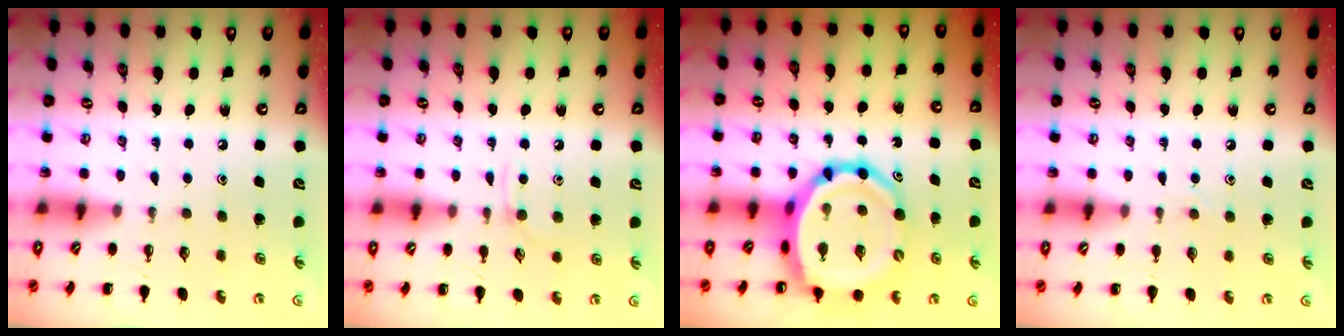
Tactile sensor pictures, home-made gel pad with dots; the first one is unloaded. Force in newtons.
{"total": 2.8, "press": 2.7, "slide": 0.9}
{"total": 17.3, "press": 16.7, "slide": 4.6}
{"total": 4.9, "press": 4.7, "slide": 1.4}